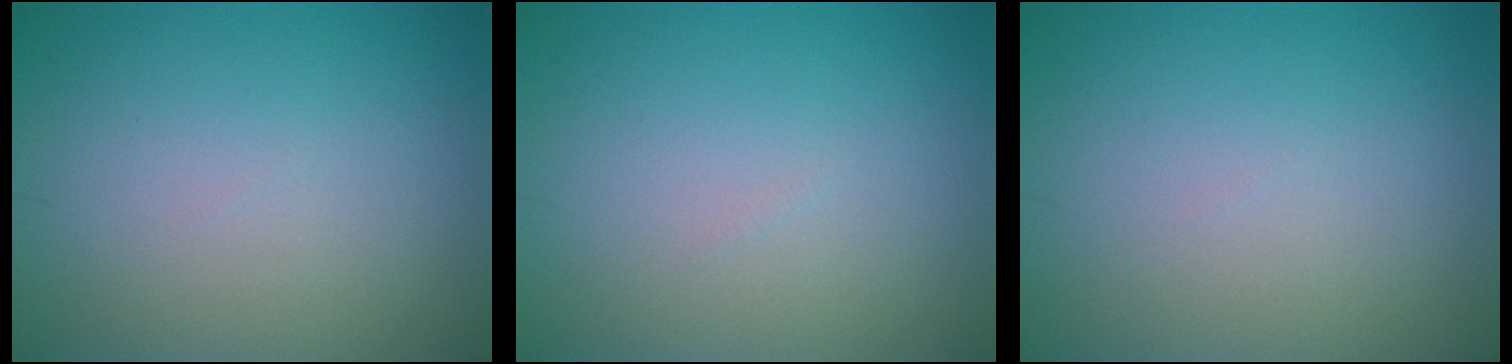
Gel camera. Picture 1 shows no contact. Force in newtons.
{"total": 0.0}
{"total": 0.0}